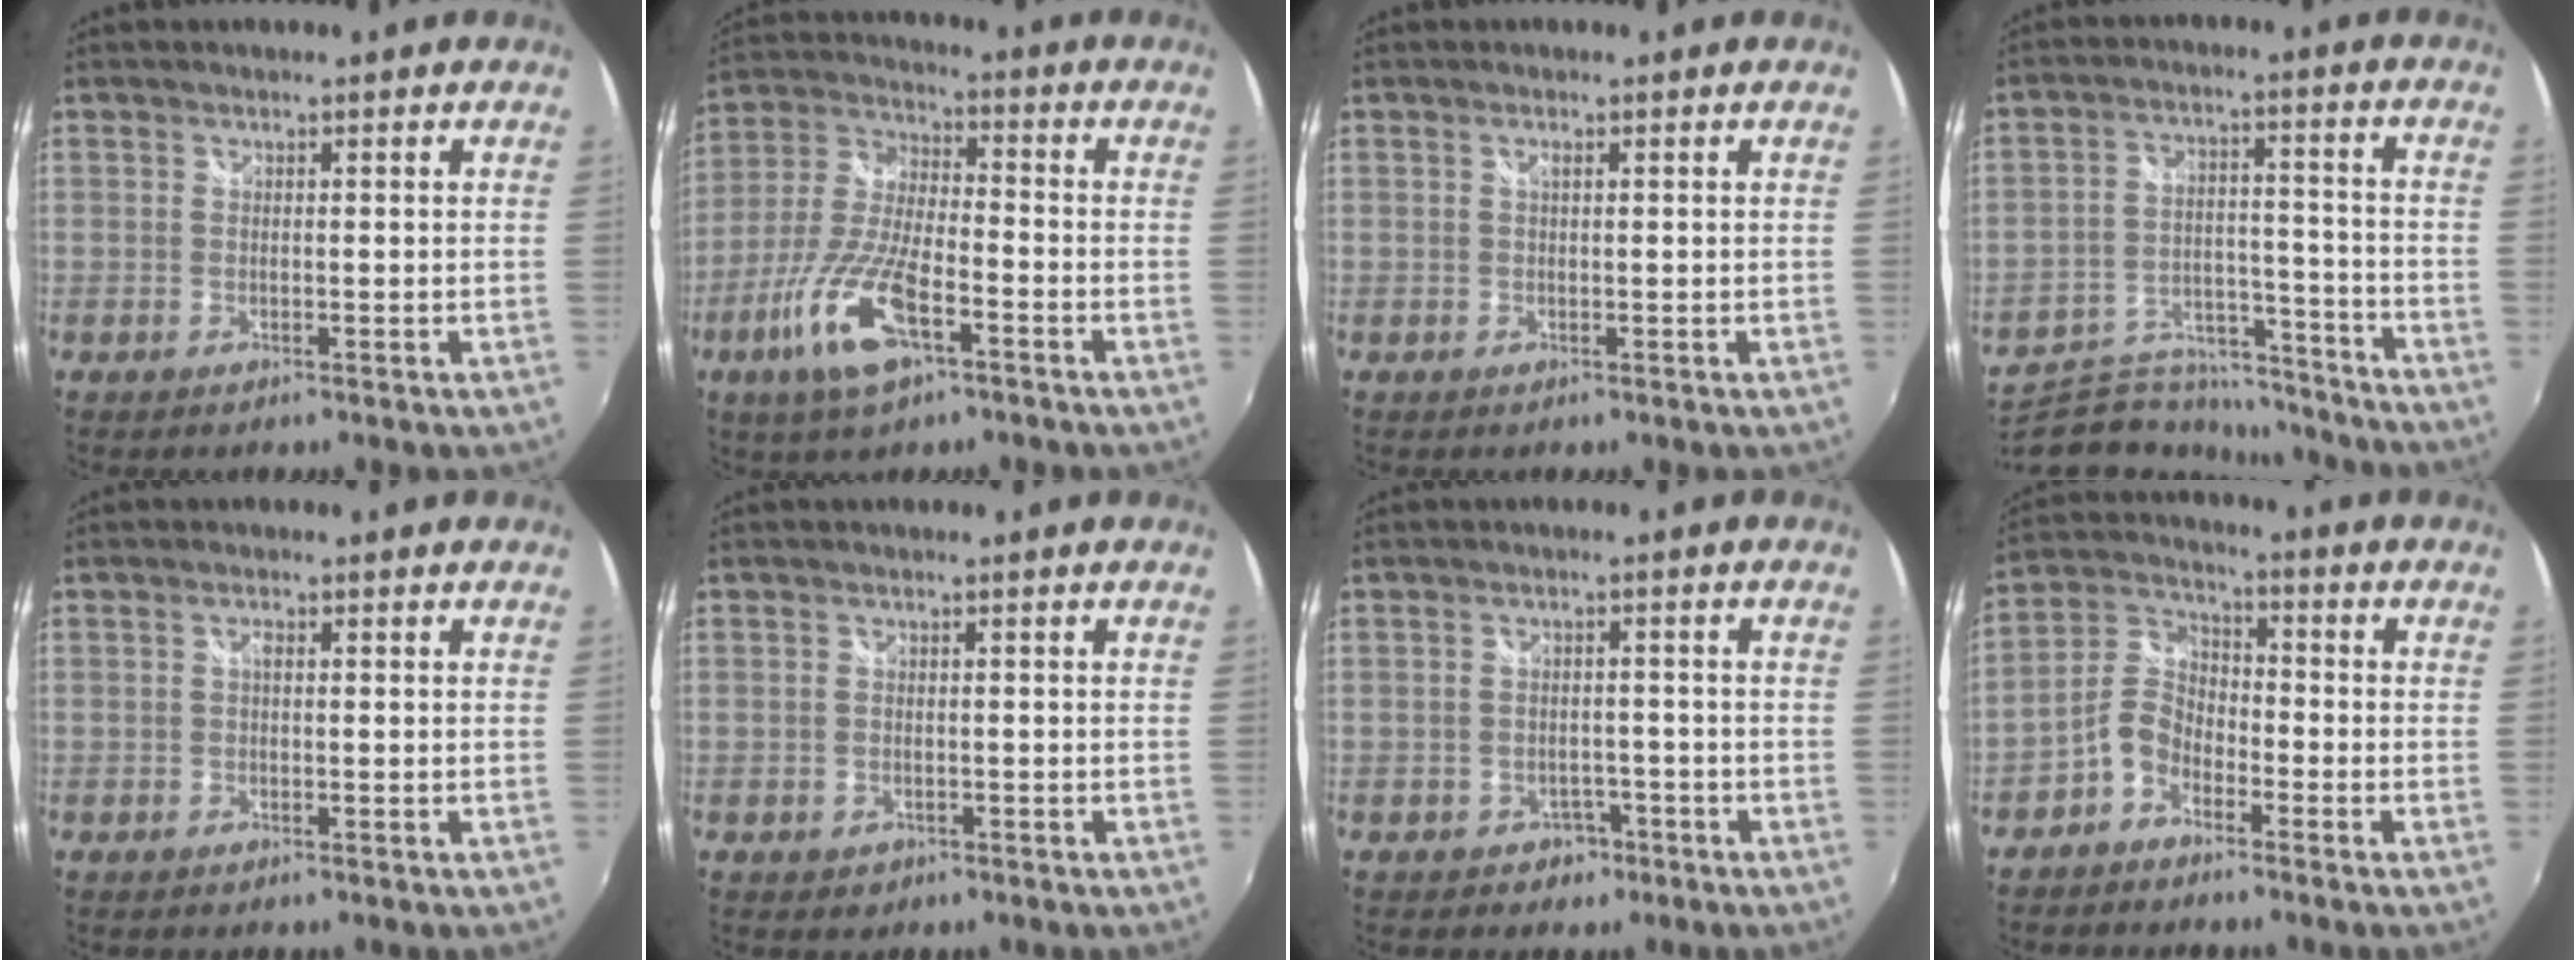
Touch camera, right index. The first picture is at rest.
{"total": 14.3, "force": [-7.1, 4.5, 11.5], "torque": [-0.253, -0.015, -0.137]}
{"total": 0.6, "force": [0.2, 0.1, 0.6], "torque": [-0.012, 0.002, 0.003]}
{"total": 17.3, "force": [-15.2, 6.7, 4.8], "torque": [-0.104, 0.026, -0.221]}
{"total": 0.9, "force": [0.1, 0.4, 0.7], "torque": [-0.014, 0.003, -0.001]}
{"total": 1.8, "force": [-0.8, 1.5, 0.6], "torque": [-0.014, -0.002, -0.008]}
{"total": 3.7, "force": [-2.2, 2.9, 0.8], "torque": [-0.022, 0.010, -0.024]}
{"total": 6.4, "force": [-4.2, 3.9, 3.0], "torque": [-0.066, 0.021, -0.089]}